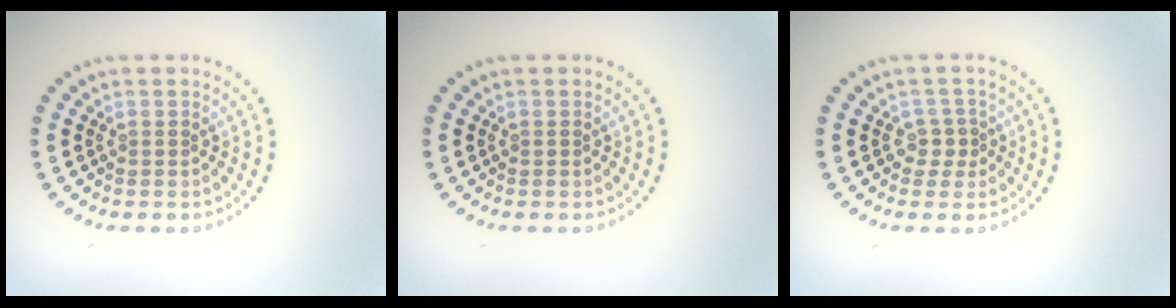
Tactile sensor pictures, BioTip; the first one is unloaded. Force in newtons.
{"total": 0.0}
{"total": 1.6, "press": 1.4, "slide": 0.9}